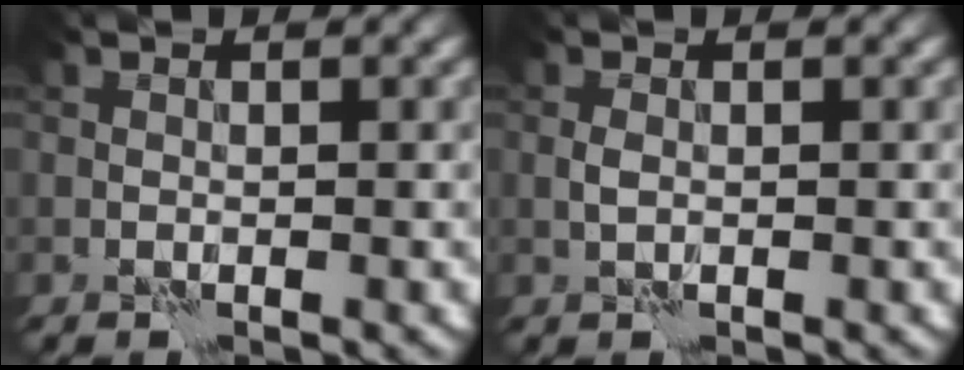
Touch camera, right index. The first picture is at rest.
{"total": 0.8, "force": [0.2, 0.5, 0.6], "torque": [-0.016, 0.002, 0.002]}